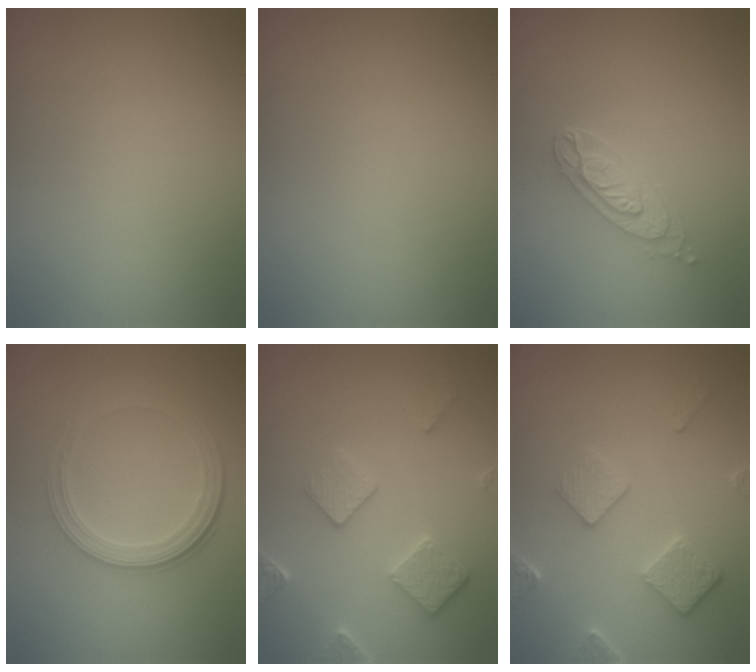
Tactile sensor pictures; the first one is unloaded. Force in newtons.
{"total": 0.0}
{"total": 3.2, "press": 2.6, "slide": 1.9}
{"total": 4.0, "press": 2.9, "slide": 2.8}
{"total": 3.7, "press": 3.2, "slide": 2.0}
{"total": 3.7, "press": 3.1, "slide": 1.9}